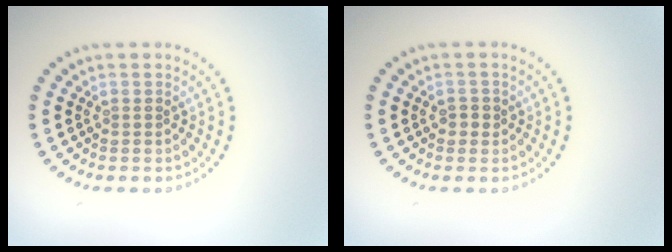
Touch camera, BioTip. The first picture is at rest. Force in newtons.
{"total": 1.0, "press": 1.0, "slide": 0.3}